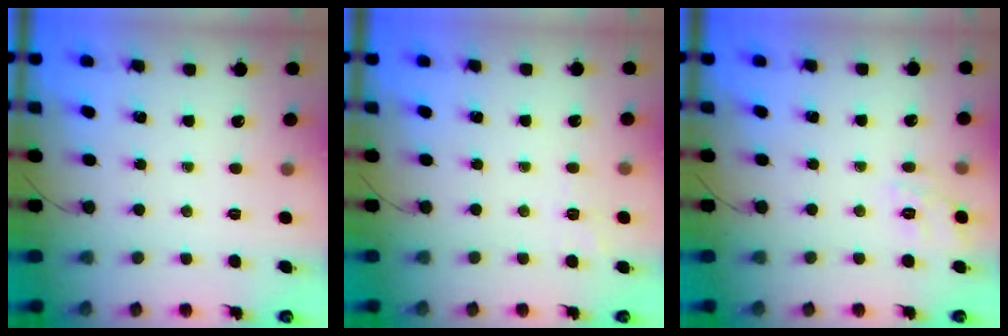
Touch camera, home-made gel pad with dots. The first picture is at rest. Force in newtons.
{"total": 2.3, "press": 1.8, "slide": 1.4}
{"total": 10.7, "press": 10.6, "slide": 1.1}